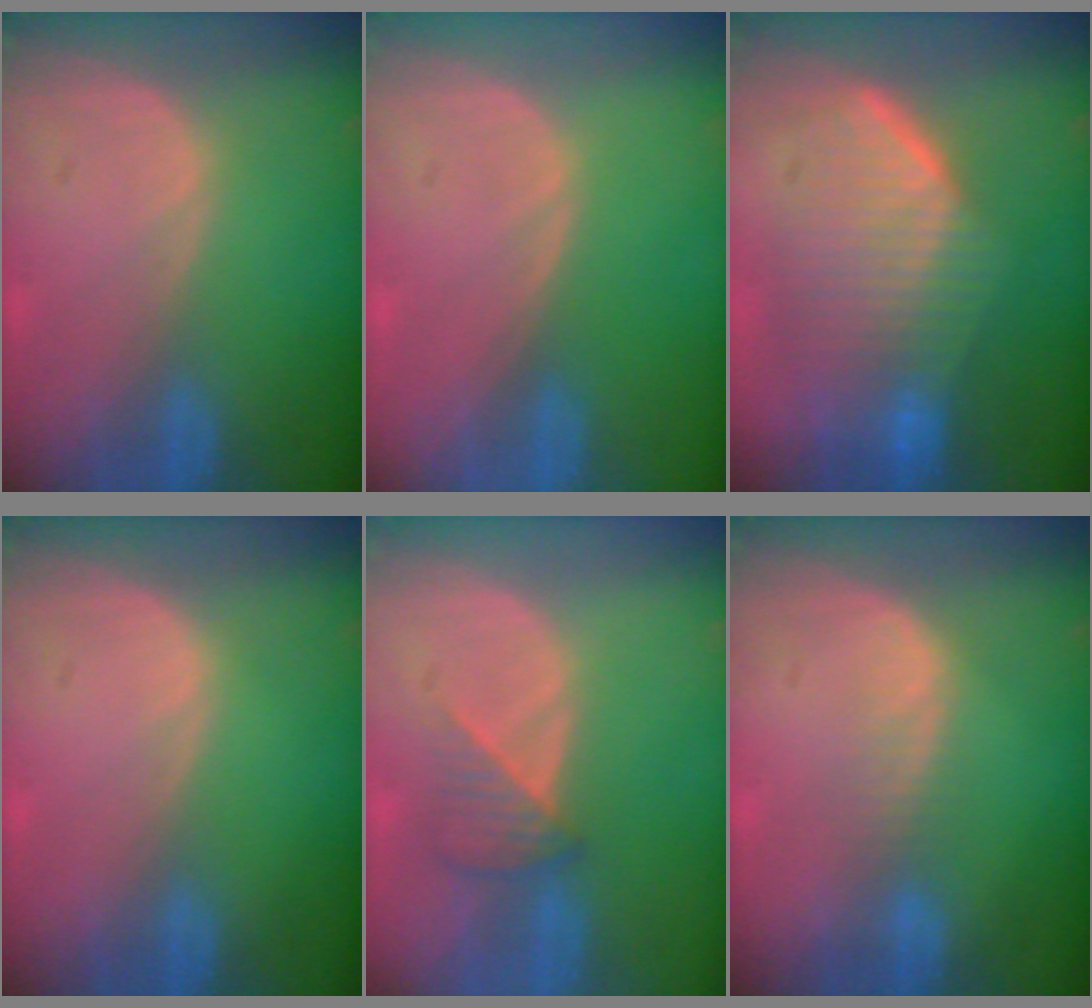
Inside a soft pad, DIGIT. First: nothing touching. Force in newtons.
{"total": 0.0}
{"total": 9.3, "press": 9.0, "slide": 2.5}
{"total": 0.0}
{"total": 3.4, "press": 3.3, "slide": 0.8}
{"total": 2.4, "press": 2.4, "slide": 0.2}